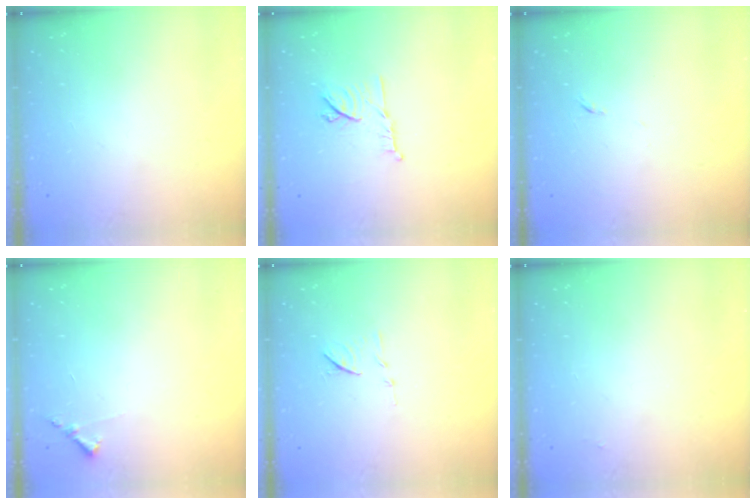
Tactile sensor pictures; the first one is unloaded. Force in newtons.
{"total": 9.7, "press": 9.7, "slide": 0.6}
{"total": 4.4, "press": 4.3, "slide": 0.8}
{"total": 5.8, "press": 5.8, "slide": 0.4}
{"total": 8.1, "press": 8.0, "slide": 0.7}
{"total": 1.9, "press": 1.9, "slide": 0.3}